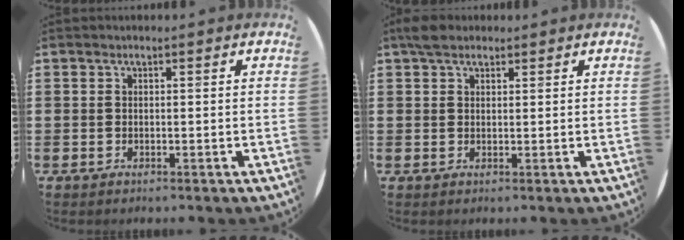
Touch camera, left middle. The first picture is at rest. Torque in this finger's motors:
{"motor_torque": [0.16, -0.49, -0.19, -0.07]}